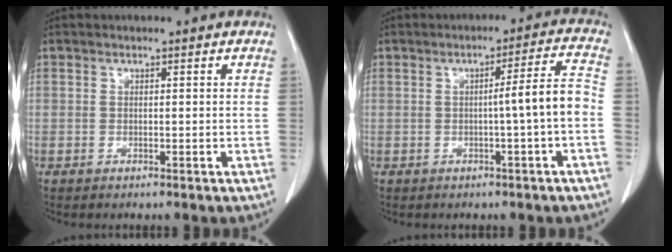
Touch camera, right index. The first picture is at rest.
{"total": 5.8, "force": [-1.2, -0.8, 5.6], "torque": [-0.077, 0.011, -0.018]}